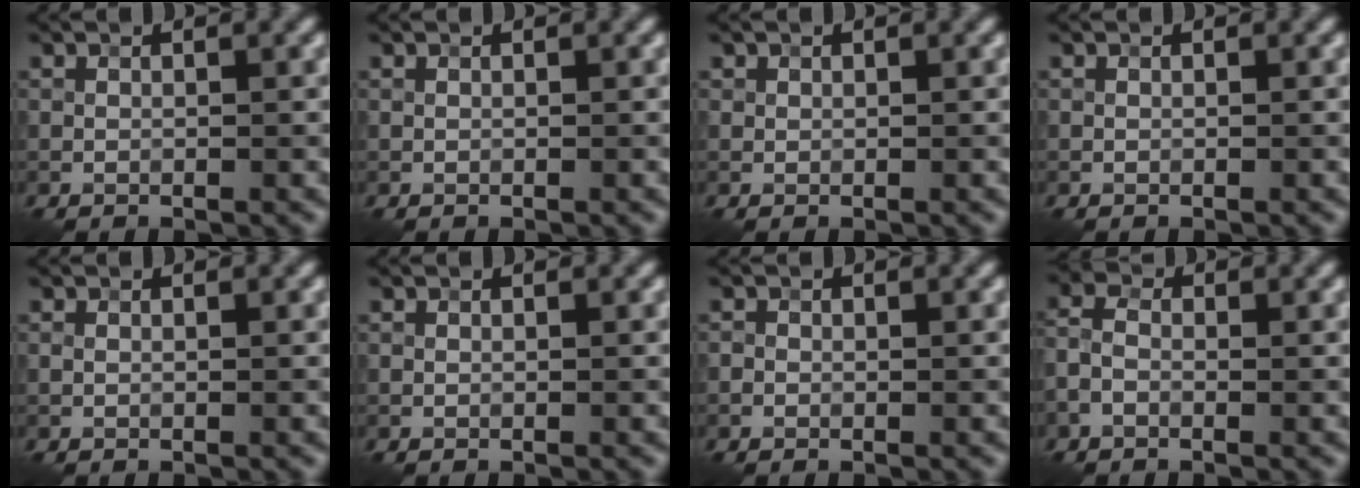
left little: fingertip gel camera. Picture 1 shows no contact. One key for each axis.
{"total": 0.0}
{"total": 0.5, "fx": 0.3, "fy": 0.5, "fz": 0.0, "tx": 0.006, "ty": -0.001, "tz": 0.005}
{"total": 0.0}
{"total": 0.0}
{"total": 0.0}
{"total": 0.5, "fx": -0.3, "fy": 0.5, "fz": 0.1, "tx": 0.000, "ty": -0.001, "tz": -0.006}
{"total": 2.3, "fx": -0.9, "fy": 1.4, "fz": 1.5, "tx": -0.036, "ty": 0.007, "tz": -0.030}